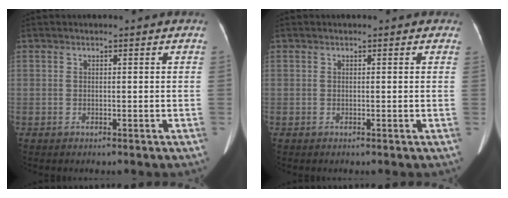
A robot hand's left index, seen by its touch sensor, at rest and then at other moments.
{"total": 0.0}